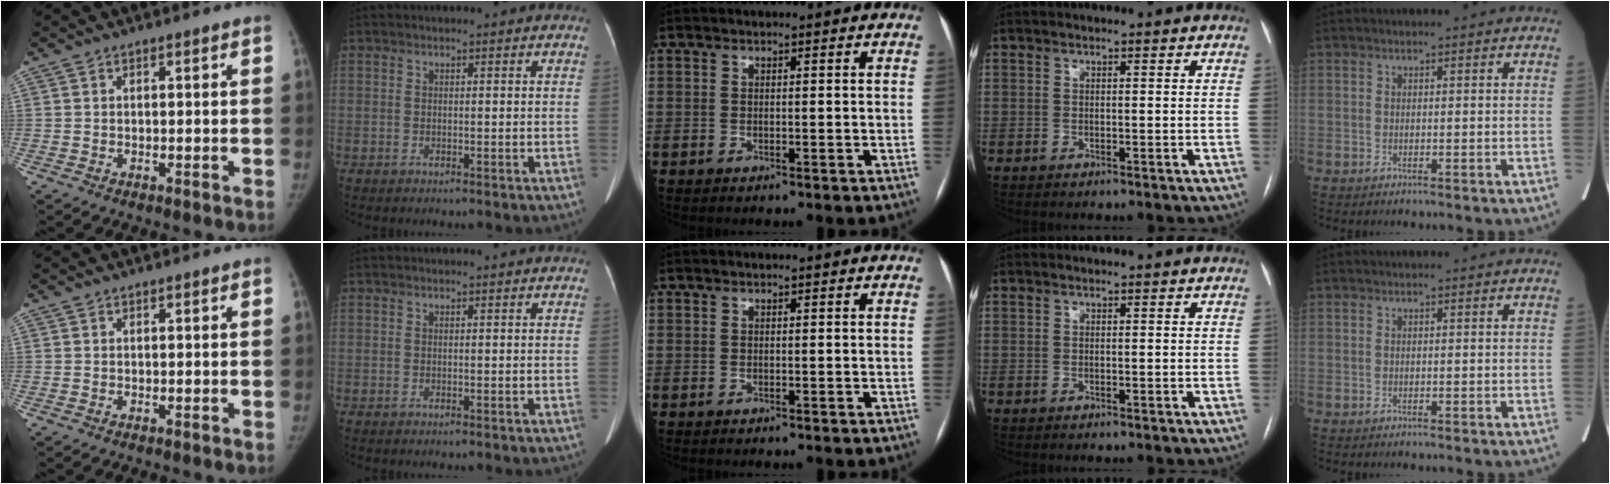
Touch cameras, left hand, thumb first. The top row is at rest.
{}